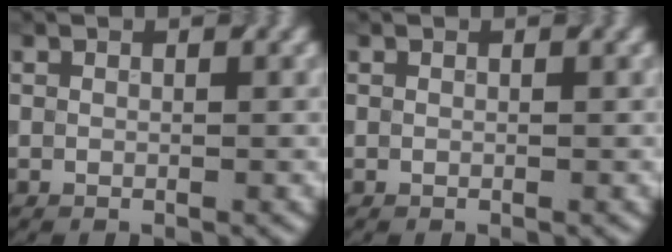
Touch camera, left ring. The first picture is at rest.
{"total": 0.0}